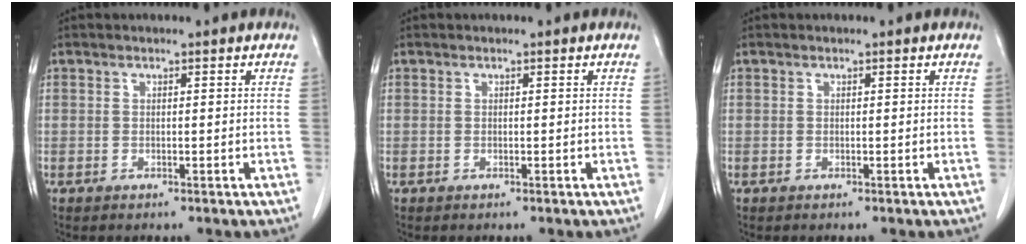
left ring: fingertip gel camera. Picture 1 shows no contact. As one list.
[{"total": 0.0}, {"total": 0.0}]